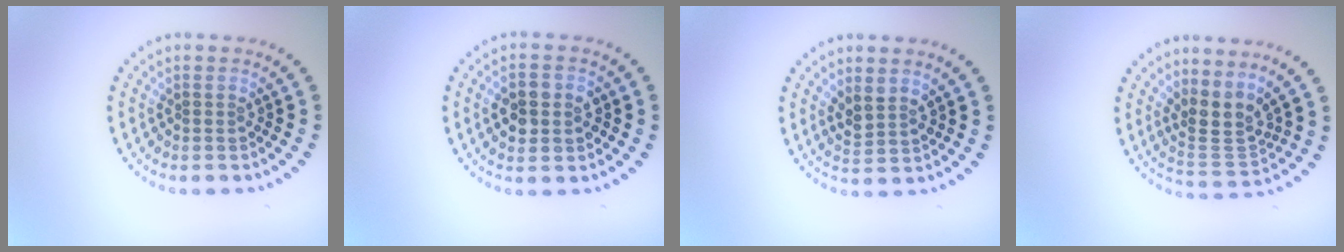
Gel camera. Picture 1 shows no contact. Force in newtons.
{"total": 3.8, "press": 3.8, "slide": 0.2}
{"total": 1.9, "press": 1.6, "slide": 1.0}
{"total": 3.2, "press": 2.4, "slide": 2.1}